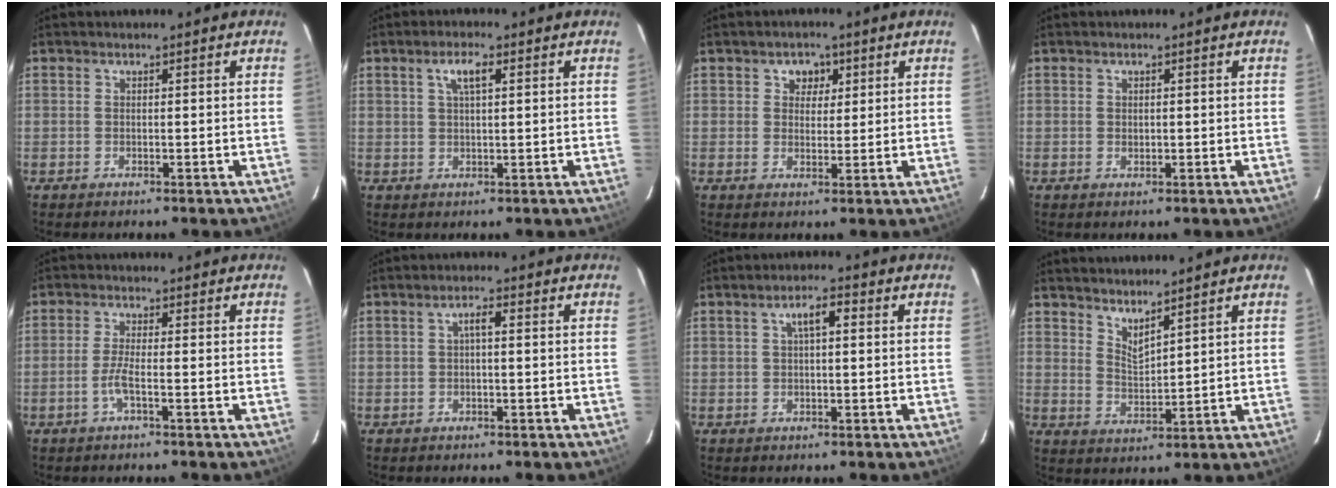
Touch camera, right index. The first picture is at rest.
{"total": 3.5, "force": [1.5, 0.6, 3.1], "torque": [-0.061, 0.006, 0.028]}
{"total": 3.2, "force": [1.5, 2.6, 1.1], "torque": [-0.007, 0.006, 0.024]}
{"total": 0.7, "force": [0.1, 0.7, 0.3], "torque": [-0.003, 0.000, 0.004]}
{"total": 2.9, "force": [-1.4, -0.1, 2.5], "torque": [-0.056, -0.001, -0.031]}
{"total": 1.8, "force": [0.1, 0.1, 1.8], "torque": [-0.035, 0.007, 0.001]}
{"total": 3.4, "force": [1.0, 0.7, 3.2], "torque": [-0.060, 0.011, 0.018]}
{"total": 4.4, "force": [4.0, 0.3, 1.9], "torque": [-0.033, -0.009, 0.070]}